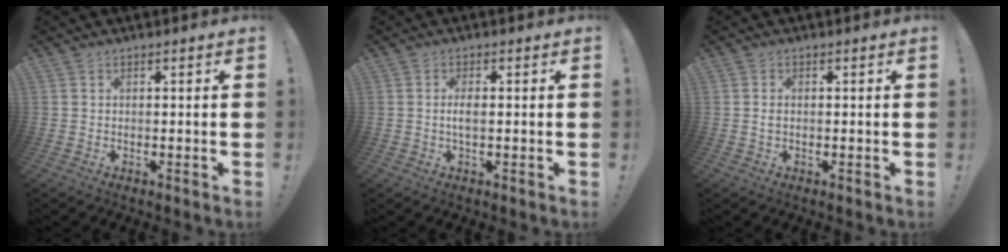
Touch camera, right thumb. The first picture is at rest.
{"total": 3.0, "force": [-0.2, 1.0, 2.8], "torque": [-0.055, 0.000, -0.008]}
{"total": 1.0, "force": [-0.2, 0.5, 0.9], "torque": [-0.025, 0.007, -0.003]}